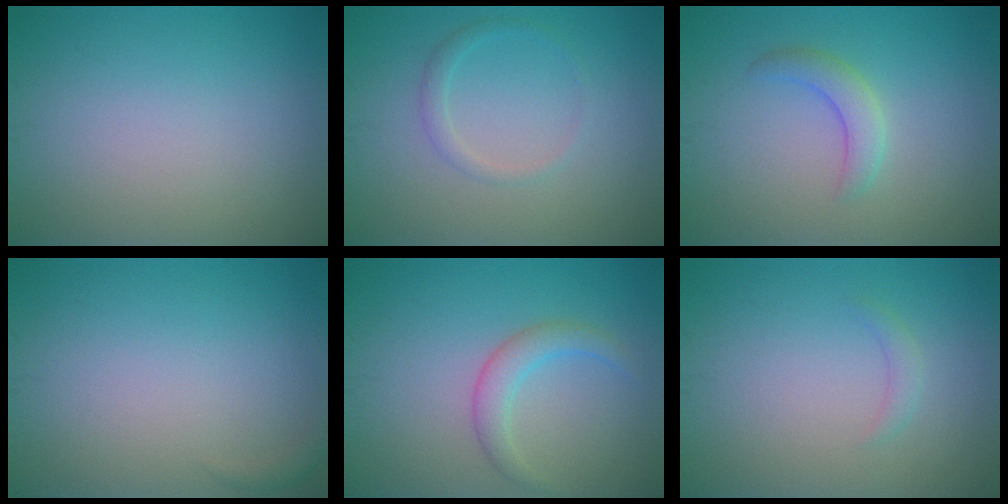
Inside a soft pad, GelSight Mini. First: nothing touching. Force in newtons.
{"total": 1.3, "press": 1.3, "slide": 0.0}
{"total": 2.3, "press": 2.2, "slide": 0.2}
{"total": 0.7, "press": 0.7, "slide": 0.1}
{"total": 2.4, "press": 2.4, "slide": 0.1}
{"total": 1.0, "press": 1.0, "slide": 0.1}